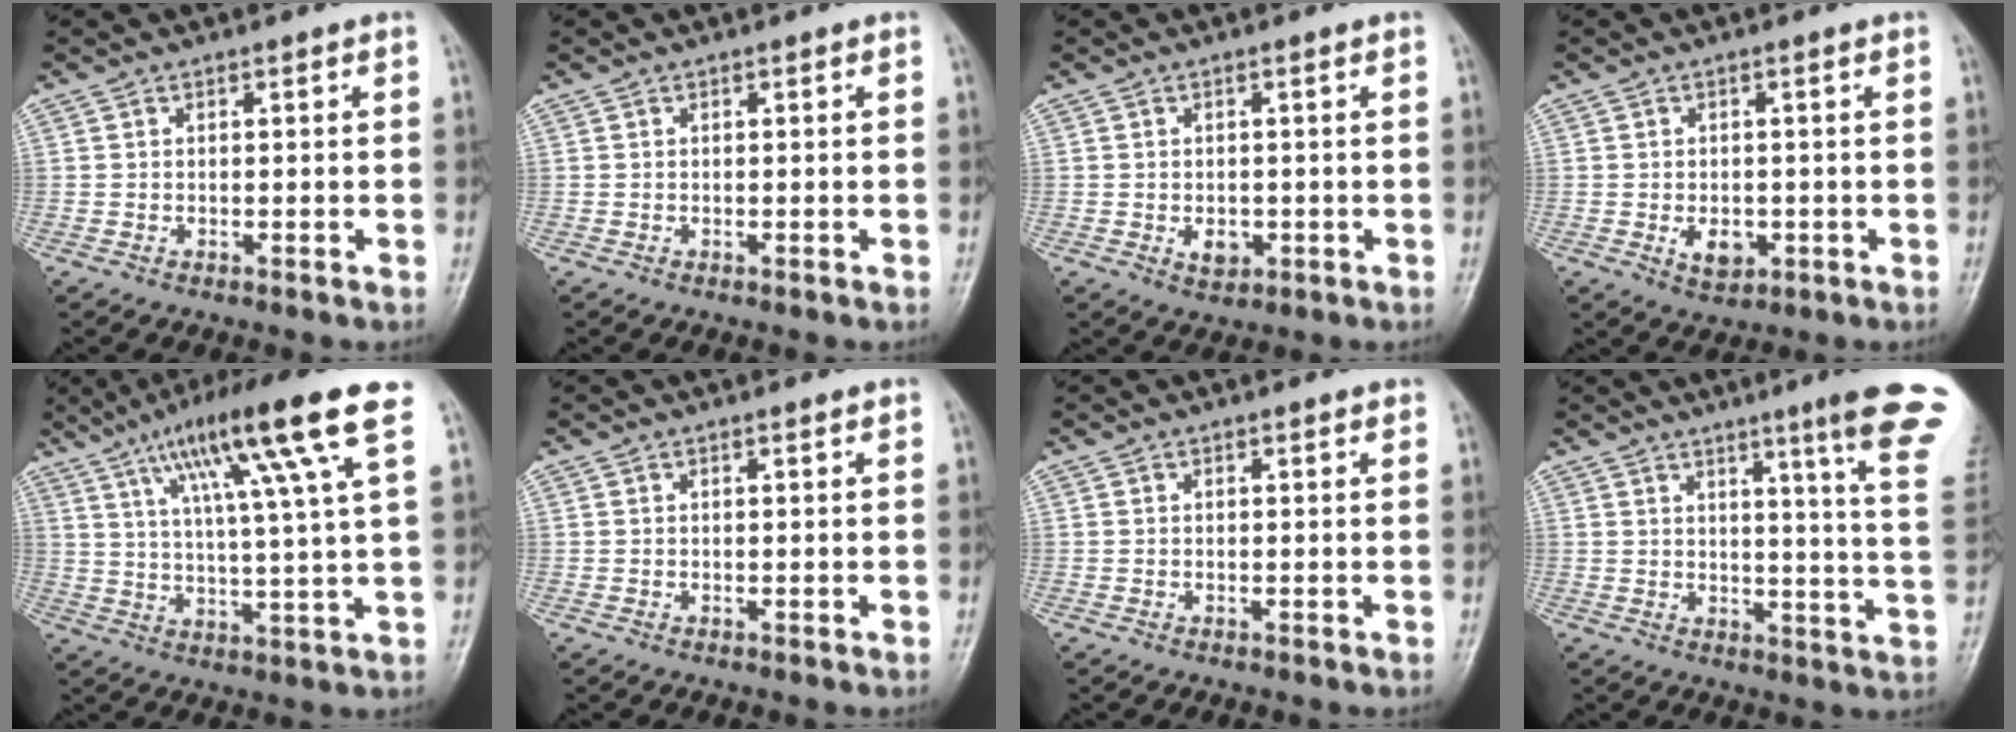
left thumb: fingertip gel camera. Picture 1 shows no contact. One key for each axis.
{"total": 0.0}
{"total": 2.9, "fx": -0.5, "fy": 2.0, "fz": 2.0, "tx": -0.021, "ty": -0.001, "tz": 0.000}
{"total": 4.0, "fx": -0.9, "fy": 2.7, "fz": 2.8, "tx": -0.035, "ty": -0.002, "tz": -0.004}
{"total": 16.8, "fx": 8.6, "fy": 0.8, "fz": 14.4, "tx": -0.240, "ty": -0.013, "tz": 0.137}
{"total": 0.6, "fx": 0.4, "fy": 0.0, "fz": 0.4, "tx": -0.009, "ty": 0.000, "tz": 0.007}
{"total": 0.7, "fx": 0.6, "fy": 0.2, "fz": 0.4, "tx": -0.006, "ty": 0.000, "tz": 0.005}
{"total": 16.6, "fx": 10.5, "fy": 0.1, "fz": 12.9, "tx": -0.145, "ty": -0.068, "tz": 0.116}